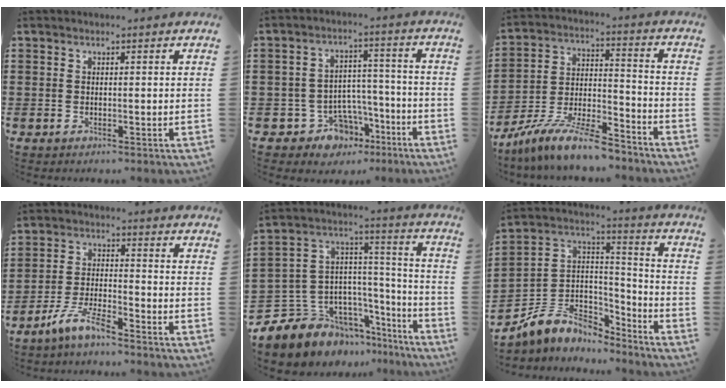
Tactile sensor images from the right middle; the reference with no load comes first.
{"total": 7.4, "force": [-5.1, 5.1, 1.9], "torque": [-0.039, 0.028, -0.089]}
{"total": 10.2, "force": [-9.1, 1.4, 4.4], "torque": [-0.080, 0.019, -0.175]}
{"total": 6.1, "force": [-5.0, 0.9, 3.4], "torque": [-0.082, -0.006, -0.100]}
{"total": 9.4, "force": [-7.2, 6.0, 0.9], "torque": [-0.064, -0.012, -0.137]}
{"total": 6.7, "force": [-5.1, 4.2, 1.1], "torque": [-0.047, -0.005, -0.104]}